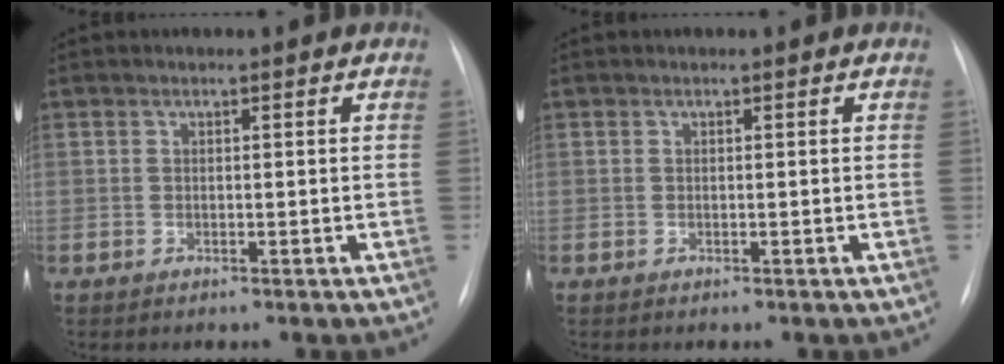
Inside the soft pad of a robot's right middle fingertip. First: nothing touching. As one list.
[{"total": 0.0}]